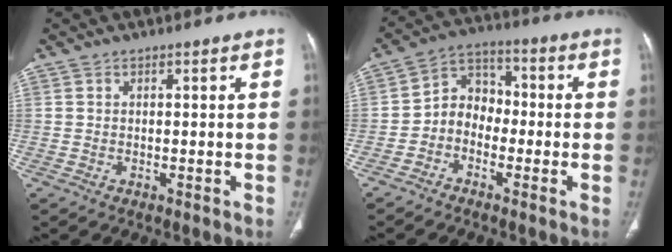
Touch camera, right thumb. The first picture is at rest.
{"total": 7.1, "force": [-2.2, 5.8, 3.4], "torque": [-0.025, 0.036, -0.057]}